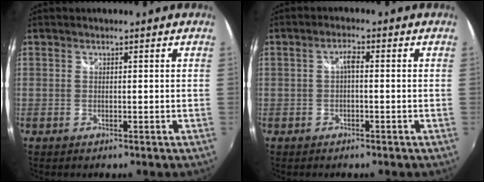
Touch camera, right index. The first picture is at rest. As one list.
[{"total": 1.9, "force": [-0.3, 0.6, 1.8], "torque": [-0.036, 0.007, -0.006]}]